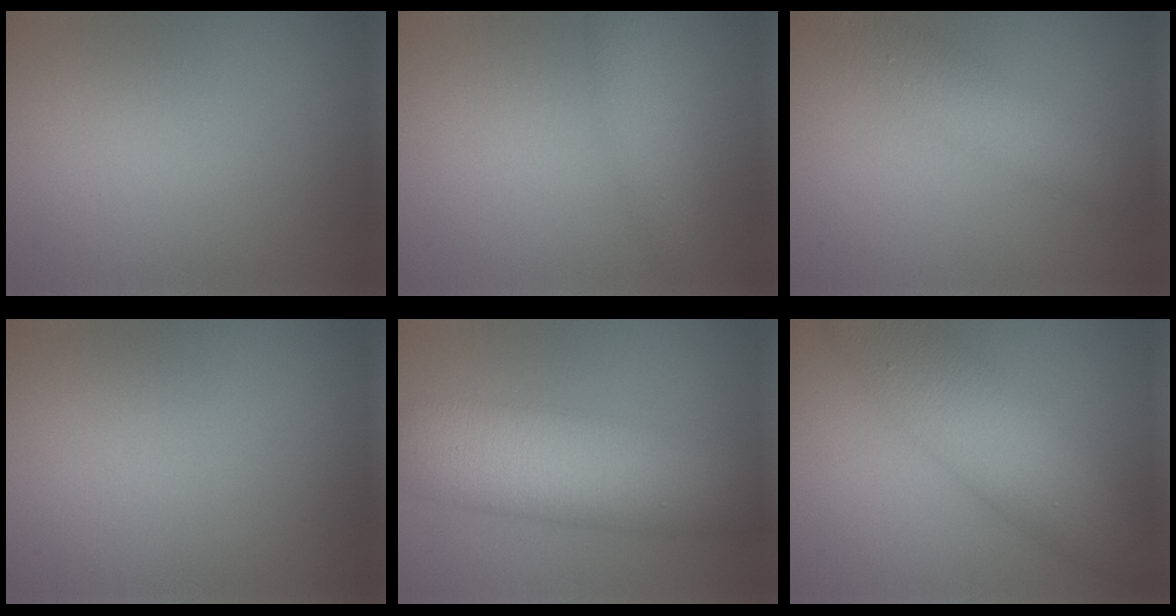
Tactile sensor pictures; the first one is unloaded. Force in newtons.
{"total": 2.7, "press": 2.7, "slide": 0.0}
{"total": 3.6, "press": 3.6, "slide": 0.2}
{"total": 0.0}
{"total": 9.3, "press": 9.3, "slide": 0.1}
{"total": 7.5, "press": 7.5, "slide": 0.2}